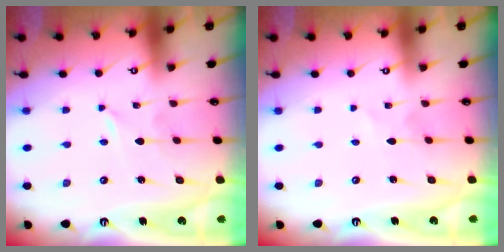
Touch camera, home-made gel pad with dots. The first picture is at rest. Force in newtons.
{"total": 0.6, "press": 0.6, "slide": 0.1}